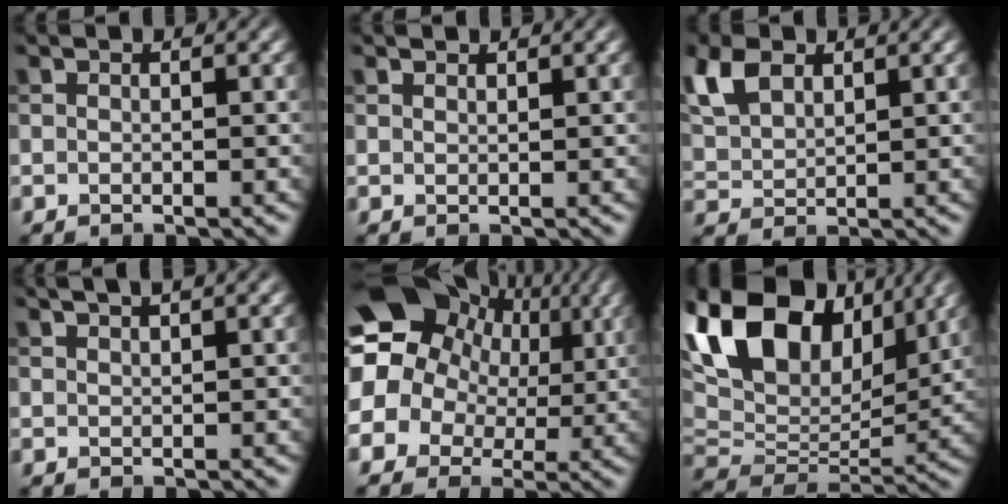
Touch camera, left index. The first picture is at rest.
{"total": 0.9, "force": [0.9, 0.1, 0.1], "torque": [0.000, -0.001, 0.016]}
{"total": 5.5, "force": [2.9, 3.3, 3.3], "torque": [-0.090, 0.008, 0.059]}
{"total": 2.6, "force": [1.8, 0.6, 1.7], "torque": [-0.015, 0.007, 0.027]}
{"total": 19.4, "force": [6.0, 16.0, 9.2], "torque": [-0.196, 0.022, 0.074]}
{"total": 16.7, "force": [7.4, 10.1, 11.2], "torque": [-0.225, 0.038, 0.124]}